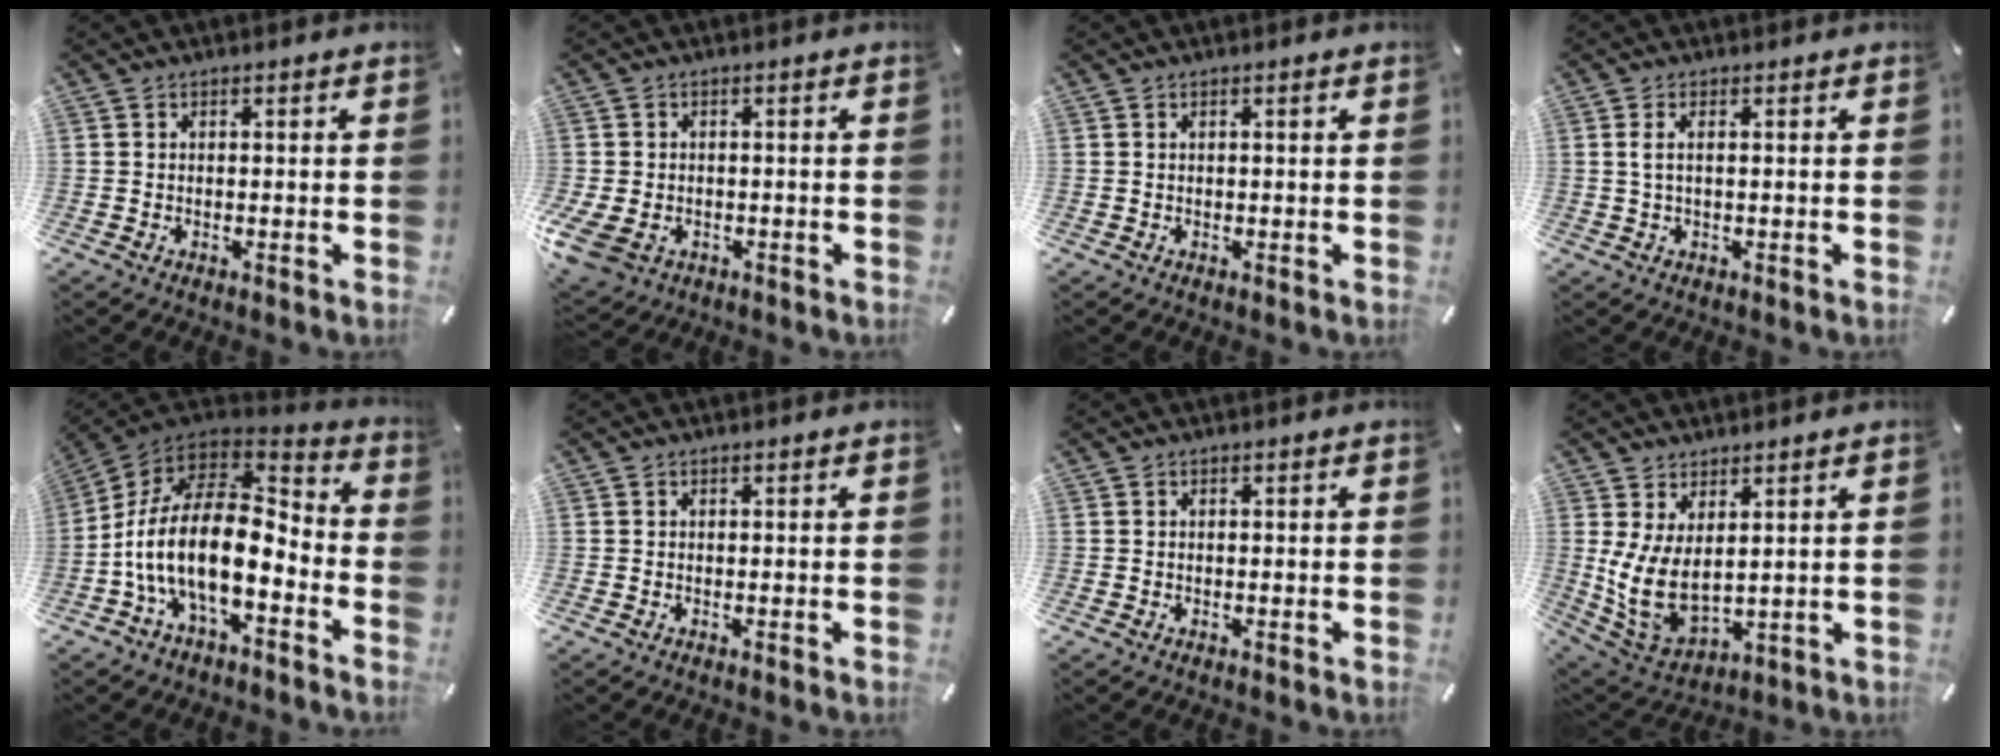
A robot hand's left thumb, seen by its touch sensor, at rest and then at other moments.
{"total": 5.2, "force": [-1.7, 3.9, 2.9], "torque": [-0.081, 0.004, -0.035]}
{"total": 0.7, "force": [0.3, 0.1, 0.6], "torque": [-0.010, 0.002, 0.004]}
{"total": 2.3, "force": [0.3, 0.6, 2.2], "torque": [-0.051, -0.002, 0.002]}
{"total": 19.7, "force": [-5.3, 10.4, 15.8], "torque": [-0.324, 0.007, -0.092]}
{"total": 0.0}
{"total": 0.0}
{"total": 9.2, "force": [2.3, 5.6, 7.0], "torque": [-0.166, -0.023, 0.051]}